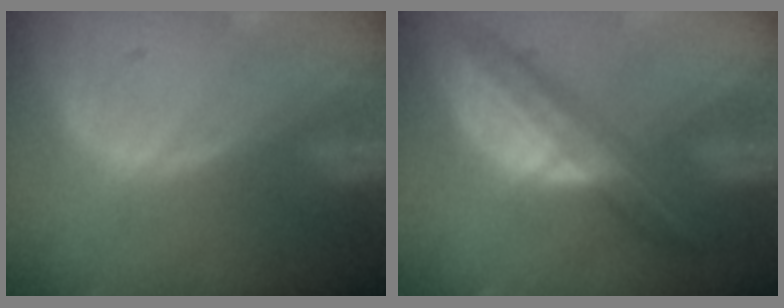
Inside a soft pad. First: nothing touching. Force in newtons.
{"total": 8.0, "press": 6.7, "slide": 4.3}